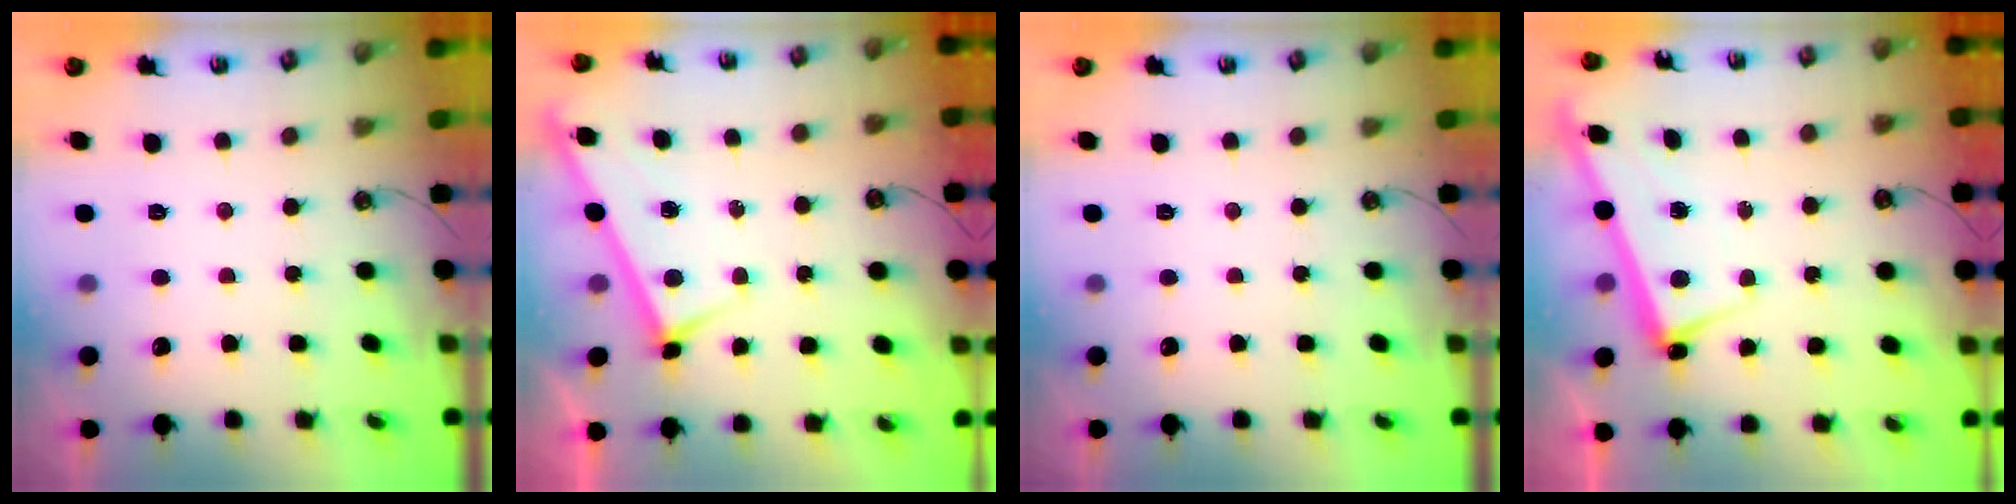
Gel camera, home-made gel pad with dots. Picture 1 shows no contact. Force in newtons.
{"total": 2.9, "press": 2.9, "slide": 0.3}
{"total": 0.0}
{"total": 2.4, "press": 2.3, "slide": 0.5}